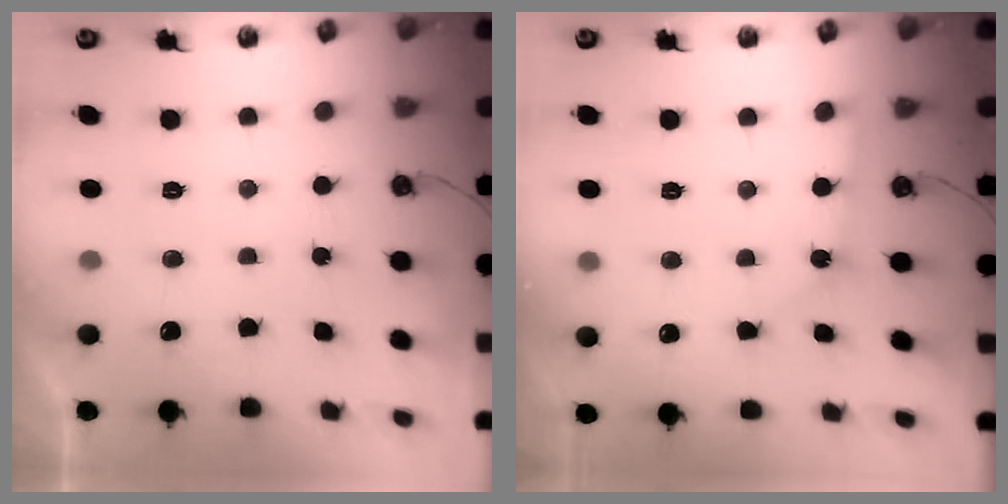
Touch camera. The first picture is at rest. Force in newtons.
{"total": 3.9, "press": 3.9, "slide": 0.5}